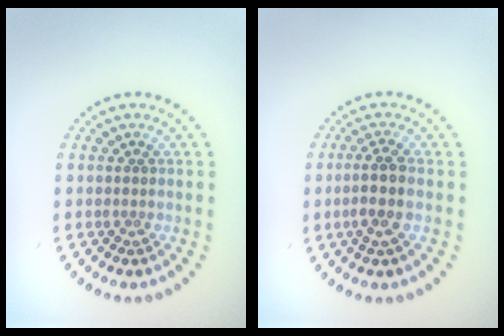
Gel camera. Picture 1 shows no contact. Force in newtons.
{"total": 2.8, "press": 2.4, "slide": 1.4}